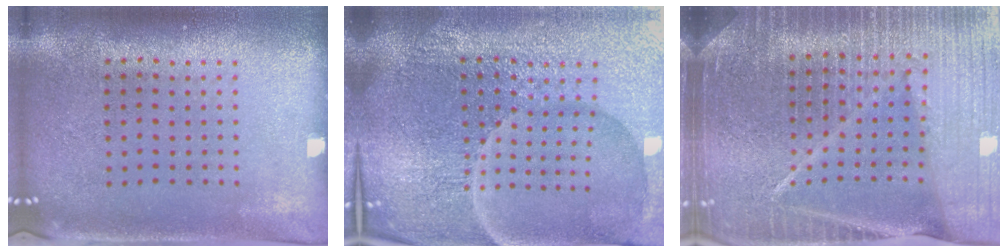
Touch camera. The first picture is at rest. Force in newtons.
{"total": 6.7, "press": 6.0, "slide": 3.0}
{"total": 6.3, "press": 5.5, "slide": 3.1}